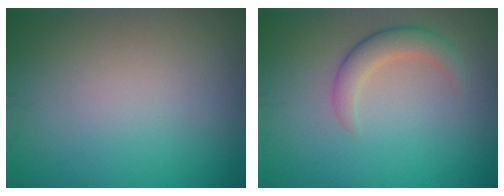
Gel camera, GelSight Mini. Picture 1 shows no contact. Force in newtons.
{"total": 2.7, "press": 2.7, "slide": 0.2}